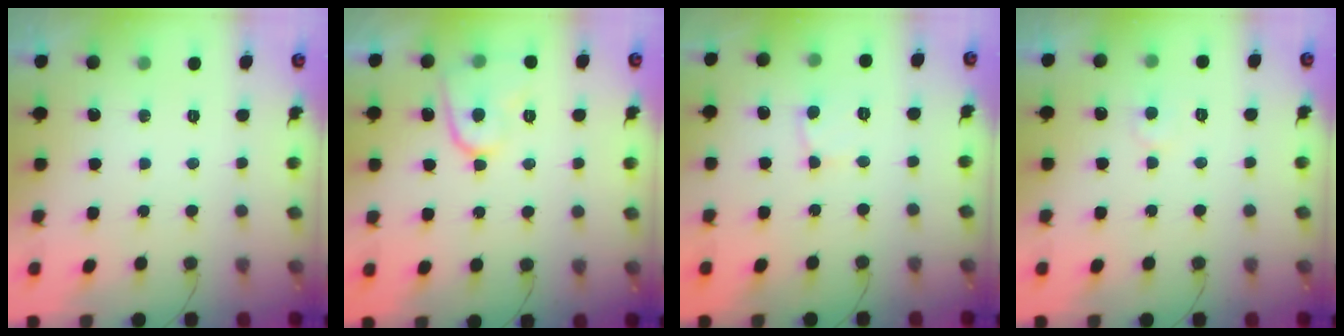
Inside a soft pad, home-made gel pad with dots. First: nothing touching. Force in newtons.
{"total": 9.8, "press": 9.7, "slide": 1.1}
{"total": 2.6, "press": 2.6, "slide": 0.2}
{"total": 3.9, "press": 3.9, "slide": 0.3}